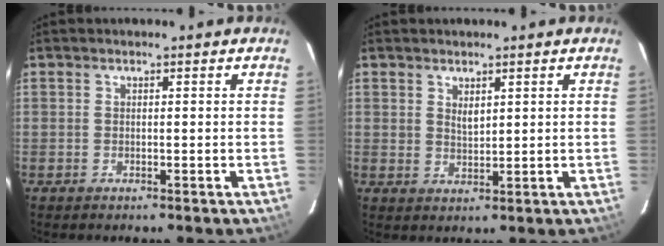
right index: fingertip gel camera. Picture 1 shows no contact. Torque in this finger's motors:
{"motor_torque": [-0.08, 0.05, 0.02, 0.03]}